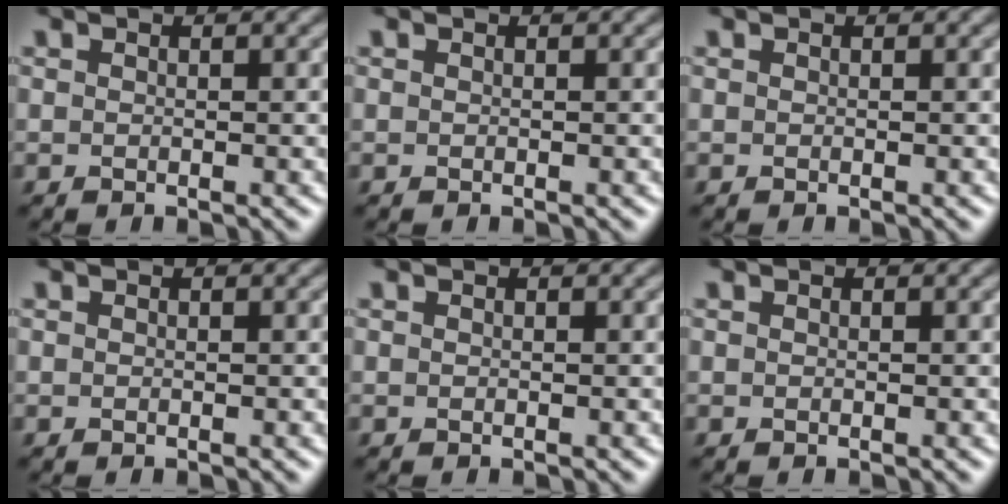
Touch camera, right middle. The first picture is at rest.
{"total": 0.0}
{"total": 0.0}
{"total": 0.0}
{"total": 0.0}
{"total": 0.0}